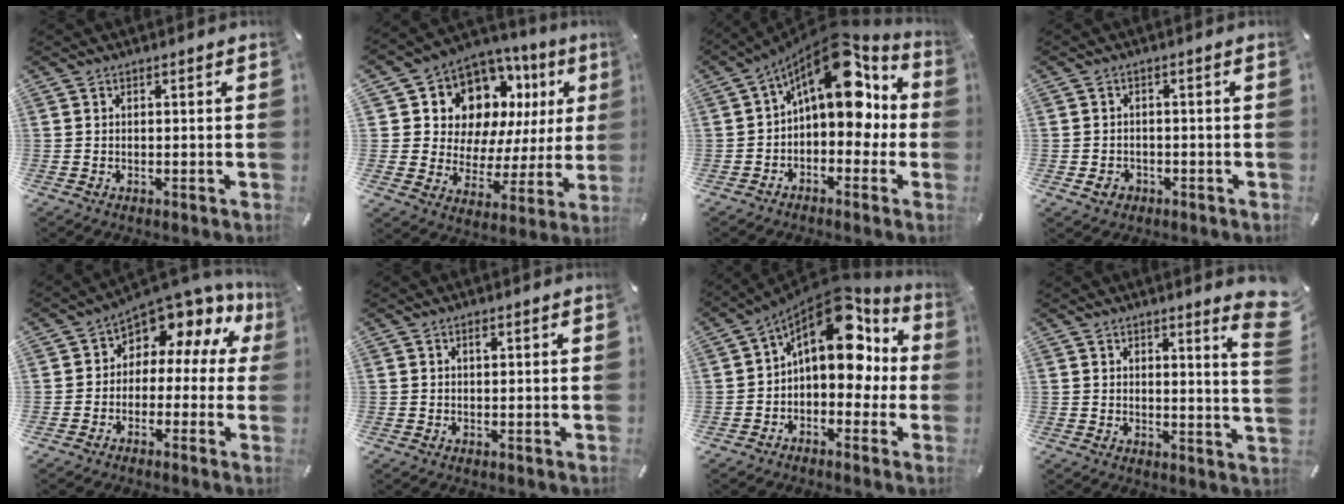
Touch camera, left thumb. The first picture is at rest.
{"total": 12.5, "force": [7.6, 9.0, 4.3], "torque": [-0.074, -0.076, 0.139]}
{"total": 16.1, "force": [7.4, 8.8, 11.3], "torque": [-0.156, -0.052, 0.125]}
{"total": 3.2, "force": [-1.3, 2.7, 1.2], "torque": [-0.027, 0.002, -0.027]}
{"total": 7.5, "force": [5.4, 4.2, 2.9], "torque": [-0.049, -0.066, 0.094]}
{"total": 0.8, "force": [0.4, 0.3, 0.7], "torque": [-0.014, 0.003, 0.006]}
{"total": 16.5, "force": [6.2, 9.5, 11.9], "torque": [-0.176, -0.040, 0.102]}
{"total": 5.4, "force": [3.9, 0.4, 3.6], "torque": [-0.050, -0.030, 0.063]}